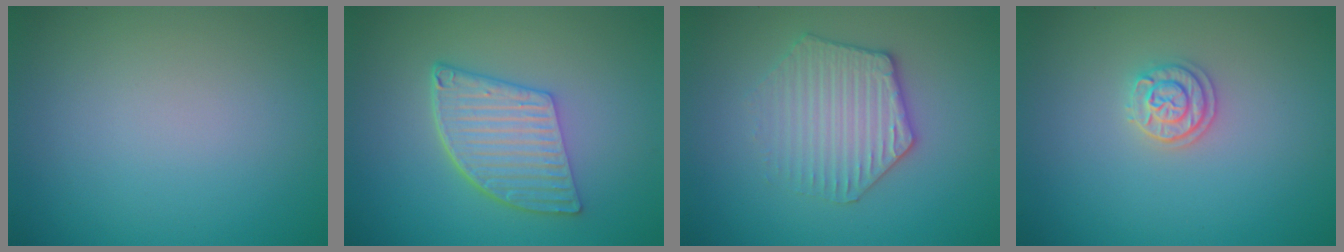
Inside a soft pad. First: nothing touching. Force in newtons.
{"total": 5.6, "press": 4.2, "slide": 3.7}
{"total": 3.4, "press": 3.3, "slide": 0.5}
{"total": 2.1, "press": 2.0, "slide": 0.6}